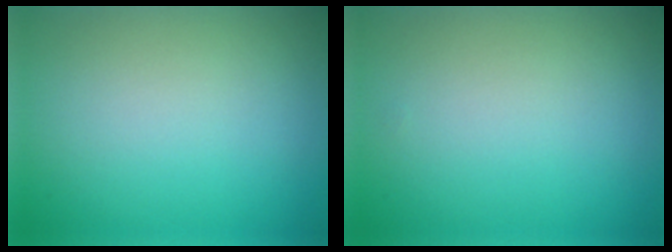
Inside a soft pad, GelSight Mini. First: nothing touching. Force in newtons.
{"total": 0.0}